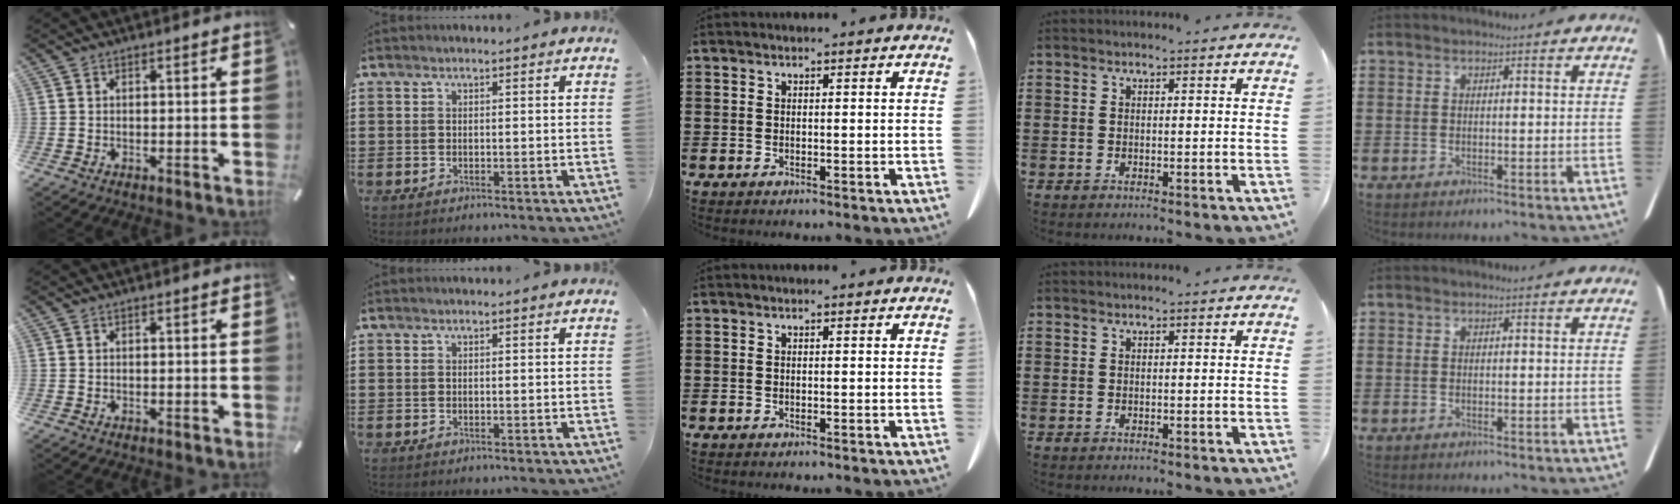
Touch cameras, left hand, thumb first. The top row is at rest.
{}